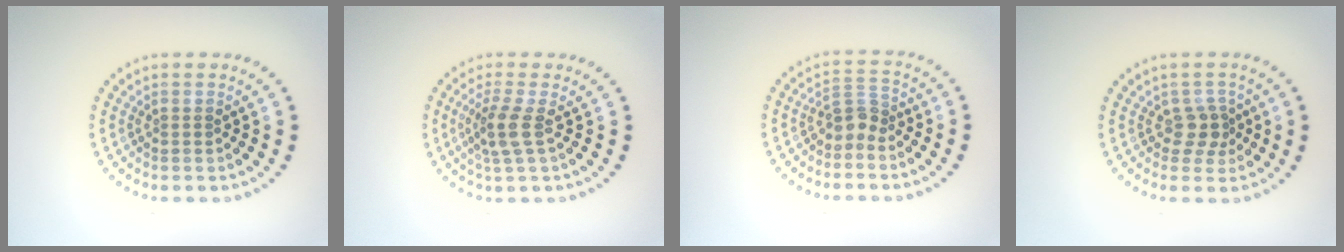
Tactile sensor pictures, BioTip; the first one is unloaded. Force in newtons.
{"total": 2.6, "press": 2.0, "slide": 1.6}
{"total": 2.3, "press": 1.7, "slide": 1.5}
{"total": 2.1, "press": 1.6, "slide": 1.3}